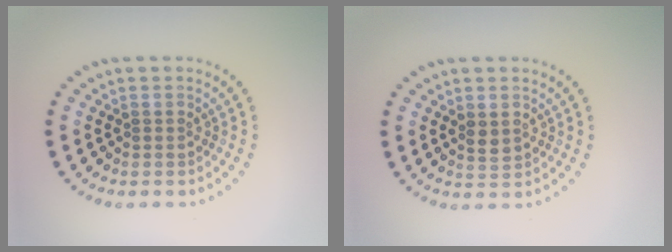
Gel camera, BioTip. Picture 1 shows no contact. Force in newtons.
{"total": 1.4, "press": 1.4, "slide": 0.3}